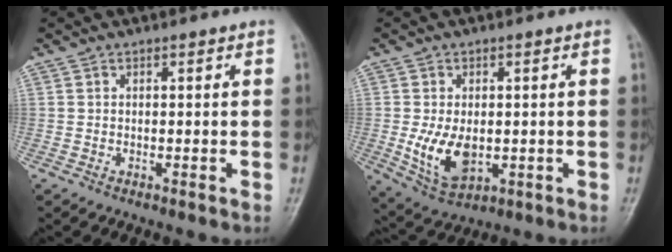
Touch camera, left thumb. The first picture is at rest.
{"total": 8.1, "force": [-0.8, 5.0, 6.4], "torque": [-0.106, -0.014, -0.002]}